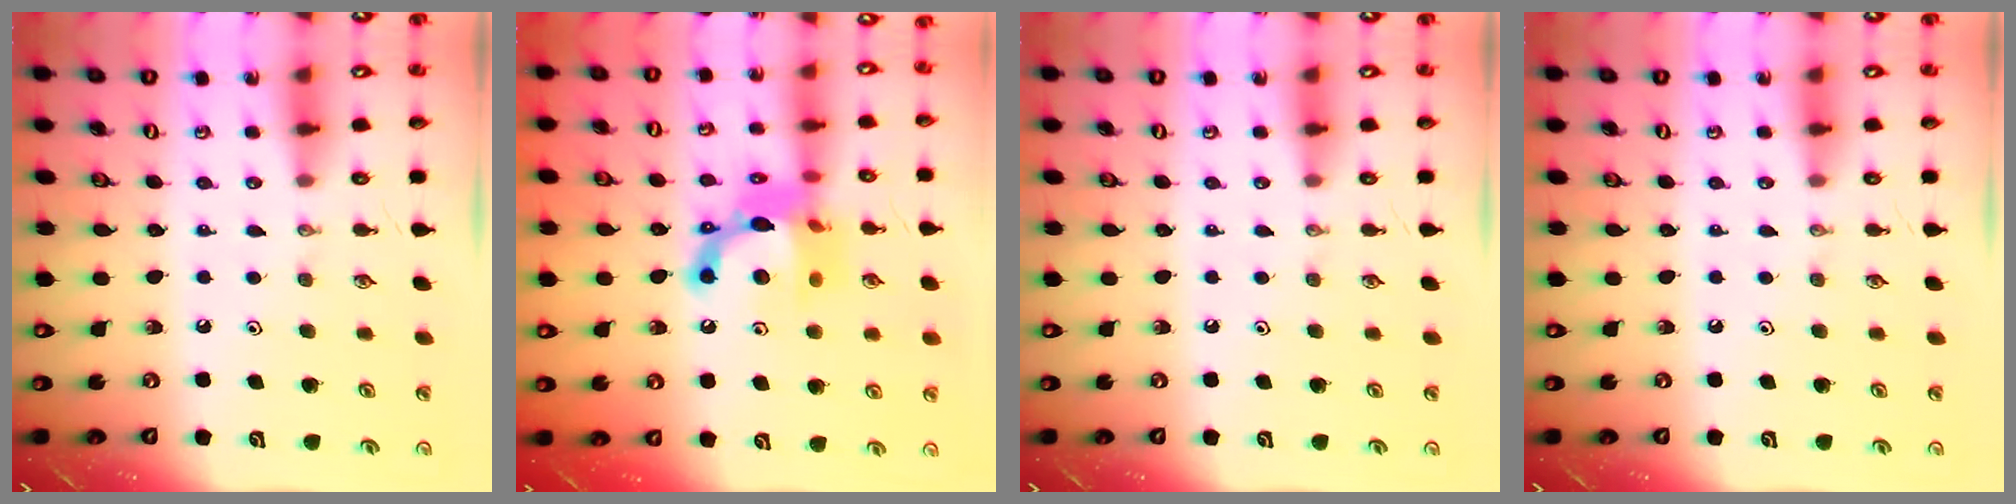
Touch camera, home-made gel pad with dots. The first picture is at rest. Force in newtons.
{"total": 15.2, "press": 15.1, "slide": 1.2}
{"total": 0.0}
{"total": 0.0}